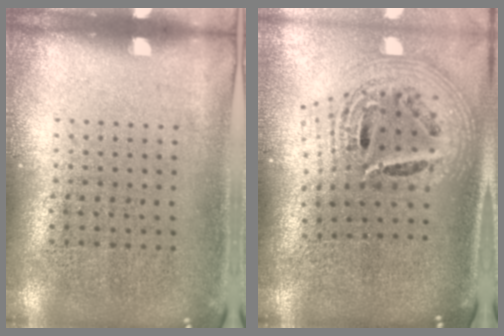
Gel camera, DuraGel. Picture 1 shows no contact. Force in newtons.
{"total": 2.6, "press": 1.9, "slide": 1.8}